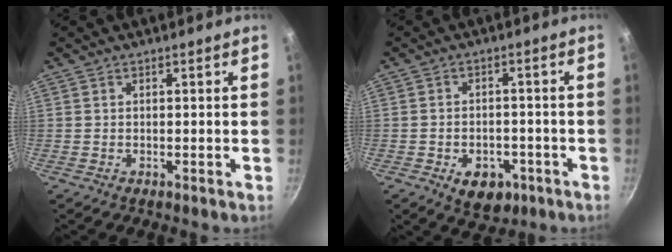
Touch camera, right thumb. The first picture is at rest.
{"total": 7.1, "force": [-3.3, 4.7, 4.2], "torque": [-0.044, 0.016, -0.041]}